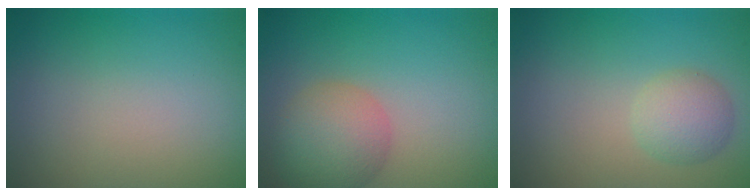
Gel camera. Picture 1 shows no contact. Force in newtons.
{"total": 4.9, "press": 4.9, "slide": 0.1}
{"total": 2.7, "press": 2.7, "slide": 0.1}